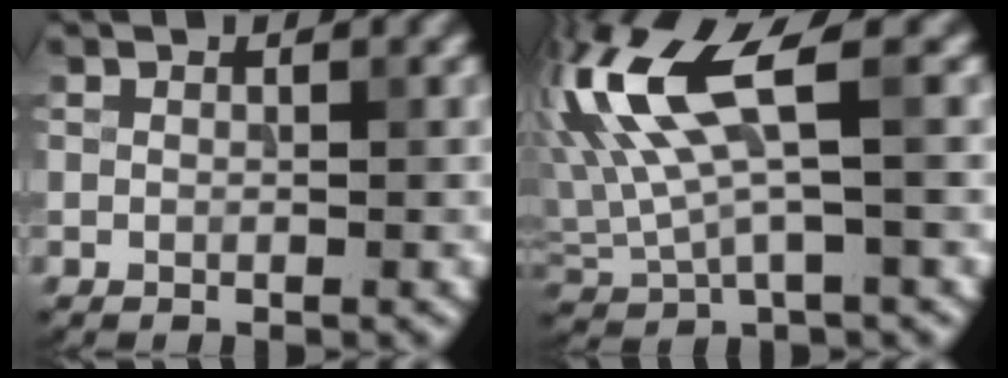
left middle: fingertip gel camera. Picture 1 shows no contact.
{"total": 8.8, "force": [2.5, 2.8, 7.9], "torque": [-0.180, 0.012, 0.046]}